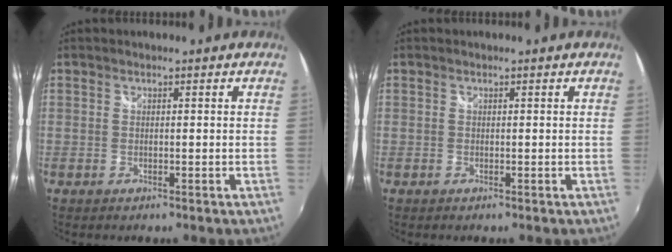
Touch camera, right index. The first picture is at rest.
{"total": 0.0}